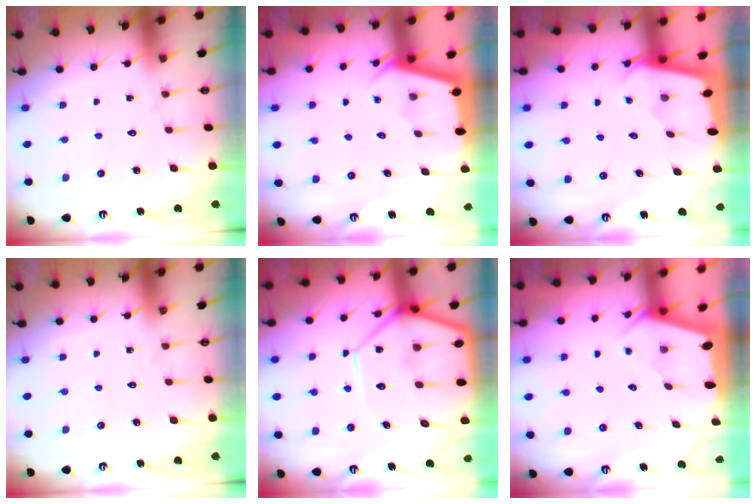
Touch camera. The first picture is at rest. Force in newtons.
{"total": 2.7, "press": 2.7, "slide": 0.2}
{"total": 1.8, "press": 1.8, "slide": 0.1}
{"total": 0.0}
{"total": 13.6, "press": 13.5, "slide": 1.2}
{"total": 1.8, "press": 1.8, "slide": 0.3}